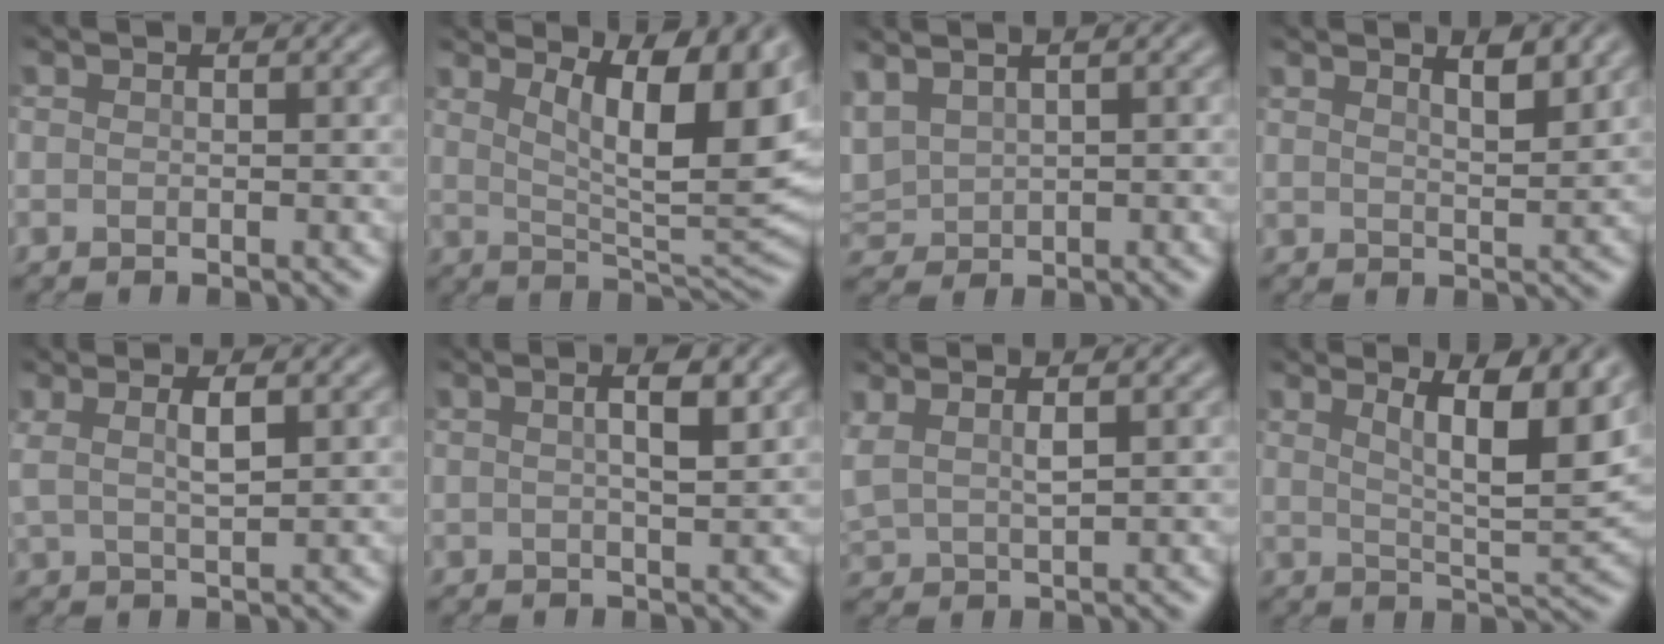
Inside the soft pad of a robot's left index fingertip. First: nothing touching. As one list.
[{"total": 10.6, "force": [4.7, 3.1, 9.0], "torque": [-0.123, -0.007, 0.077]}, {"total": 2.9, "force": [1.8, 1.7, 1.5], "torque": [-0.047, 0.008, 0.038]}, {"total": 2.9, "force": [2.1, 0.7, 1.9], "torque": [-0.024, 0.002, 0.028]}, {"total": 2.7, "force": [1.0, 0.7, 2.4], "torque": [-0.051, 0.002, 0.018]}, {"total": 3.1, "force": [1.1, 0.9, 2.8], "torque": [-0.032, 0.007, 0.010]}, {"total": 2.6, "force": [1.4, 0.9, 2.1], "torque": [-0.059, 0.006, 0.031]}, {"total": 7.6, "force": [3.7, 1.8, 6.4], "torque": [-0.093, -0.003, 0.062]}]